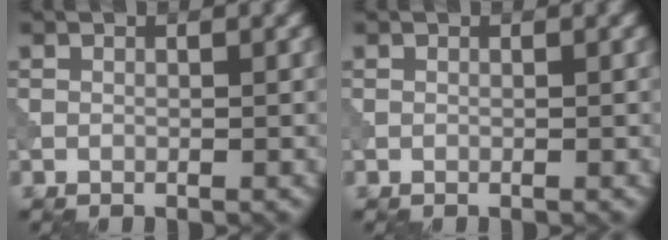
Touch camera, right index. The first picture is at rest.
{"total": 0.0}